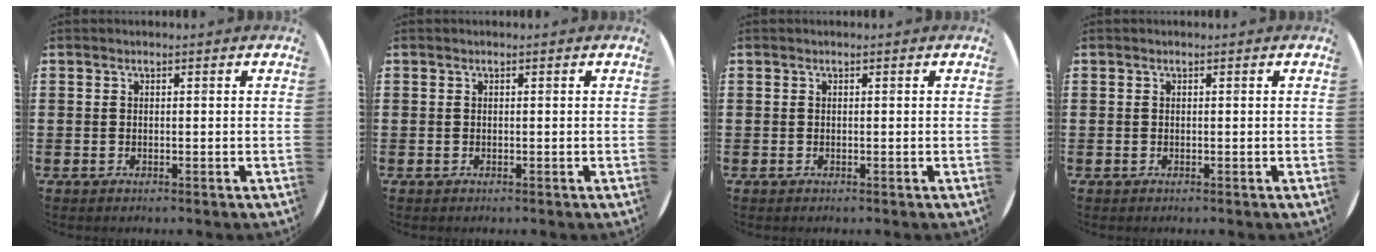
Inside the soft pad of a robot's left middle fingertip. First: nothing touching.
{"total": 0.0}
{"total": 0.0}
{"total": 0.0}